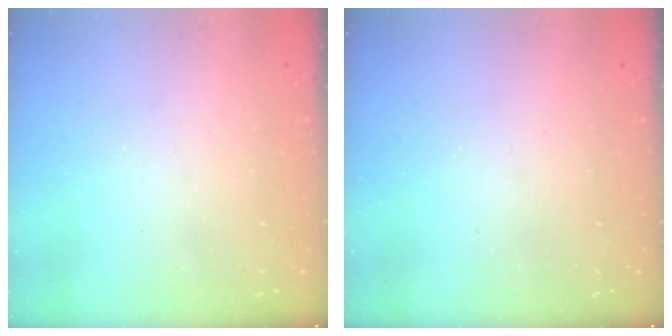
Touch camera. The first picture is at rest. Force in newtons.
{"total": 0.0}